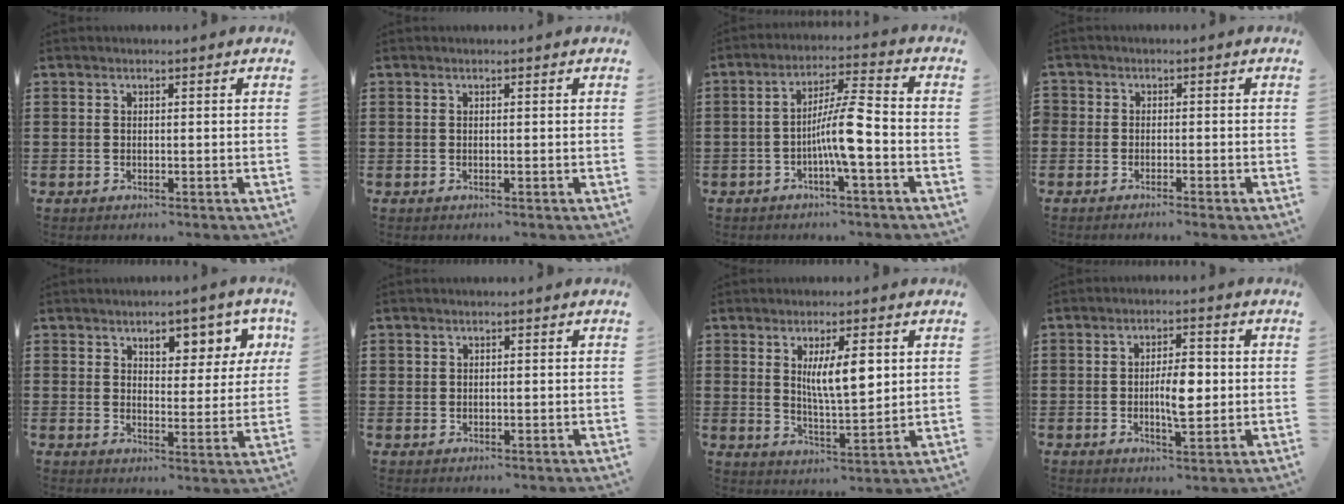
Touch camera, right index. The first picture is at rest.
{"total": 0.0}
{"total": 7.9, "force": [-2.3, 0.9, 7.5], "torque": [-0.142, 0.000, -0.048]}
{"total": 1.4, "force": [-1.4, 0.4, -0.1], "torque": [-0.003, 0.006, -0.031]}
{"total": 6.2, "force": [3.9, 3.1, 3.7], "torque": [-0.058, -0.008, 0.061]}
{"total": 0.8, "force": [0.4, 0.7, 0.2], "torque": [-0.006, 0.002, 0.008]}
{"total": 7.6, "force": [2.3, 2.2, 6.9], "torque": [-0.122, -0.001, 0.034]}
{"total": 5.9, "force": [-0.2, 2.1, 5.5], "torque": [-0.092, 0.003, -0.007]}